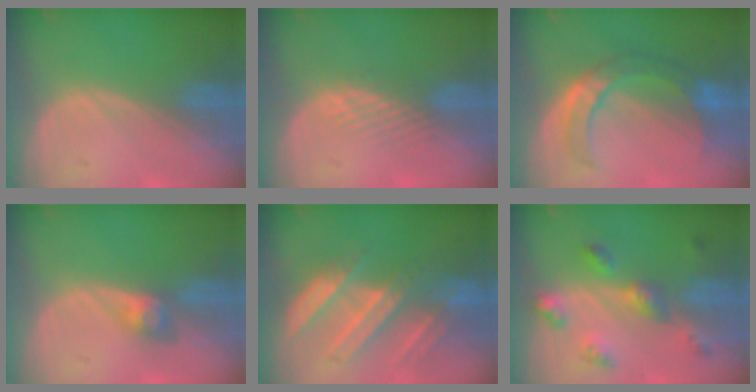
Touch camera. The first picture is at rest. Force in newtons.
{"total": 2.9, "press": 2.3, "slide": 1.8}
{"total": 7.4, "press": 7.2, "slide": 1.9}
{"total": 3.0, "press": 2.6, "slide": 1.4}
{"total": 8.4, "press": 7.9, "slide": 3.0}
{"total": 6.0, "press": 5.8, "slide": 1.5}